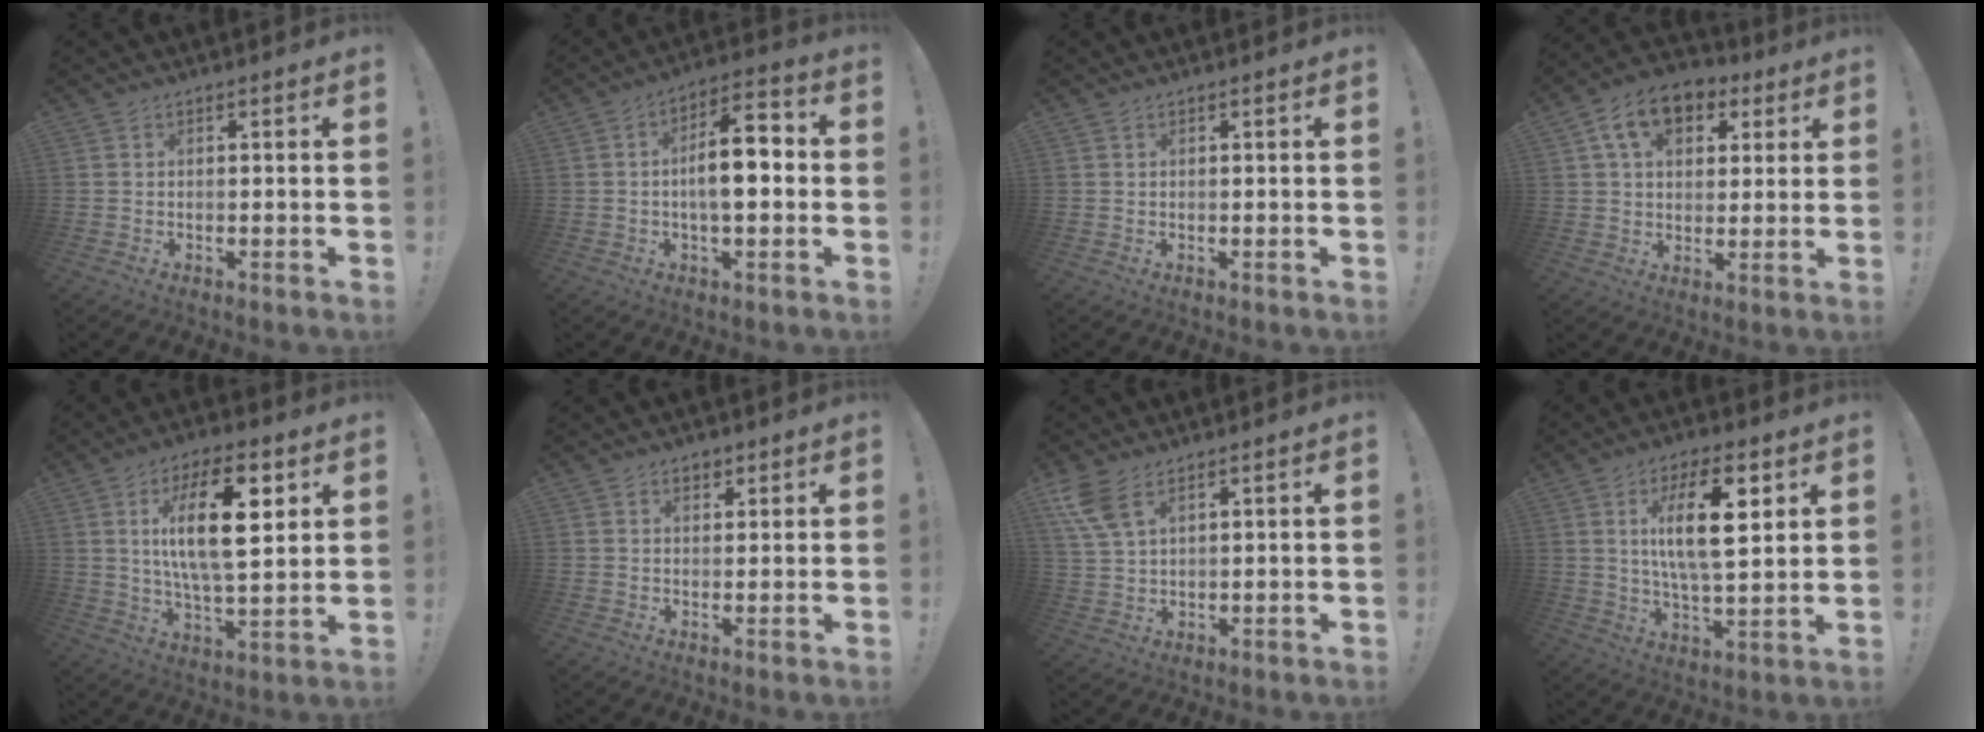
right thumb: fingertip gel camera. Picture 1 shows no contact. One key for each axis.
{"total": 12.3, "fx": -1.0, "fy": 5.4, "fz": 11.0, "tx": -0.168, "ty": 0.013, "tz": -0.021}
{"total": 0.0}
{"total": 12.2, "fx": 5.3, "fy": 8.6, "fz": 6.8, "tx": -0.107, "ty": -0.013, "tz": 0.102}
{"total": 18.0, "fx": 5.6, "fy": 6.4, "fz": 15.9, "tx": -0.280, "ty": -0.007, "tz": 0.077}
{"total": 2.6, "fx": 1.8, "fy": 1.7, "fz": 1.0, "tx": -0.005, "ty": -0.008, "tz": 0.029}
{"total": 7.7, "fx": 4.6, "fy": 3.5, "fz": 5.0, "tx": -0.101, "ty": -0.016, "tz": 0.090}
{"total": 15.1, "fx": 5.1, "fy": 4.9, "fz": 13.4, "tx": -0.229, "ty": -0.008, "tz": 0.073}